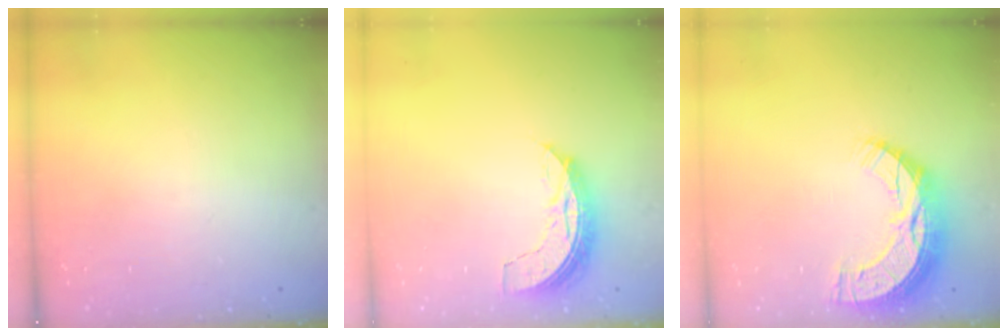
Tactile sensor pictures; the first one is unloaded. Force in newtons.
{"total": 6.9, "press": 6.9, "slide": 0.5}
{"total": 12.3, "press": 12.2, "slide": 0.9}